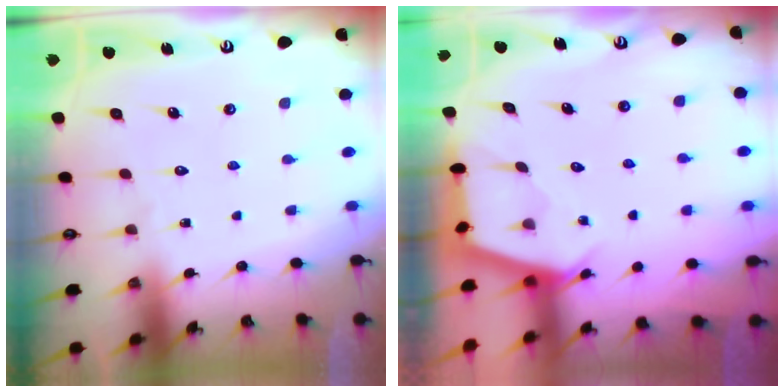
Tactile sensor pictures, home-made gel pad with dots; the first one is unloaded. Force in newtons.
{"total": 2.5, "press": 2.5, "slide": 0.4}